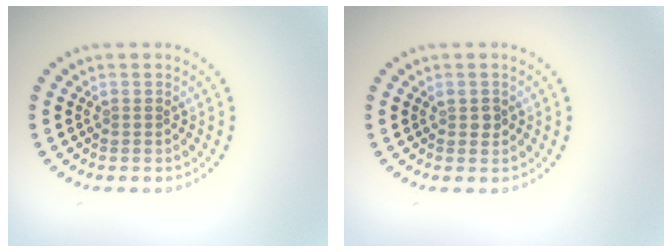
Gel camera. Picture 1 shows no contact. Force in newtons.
{"total": 0.9, "press": 0.9, "slide": 0.1}